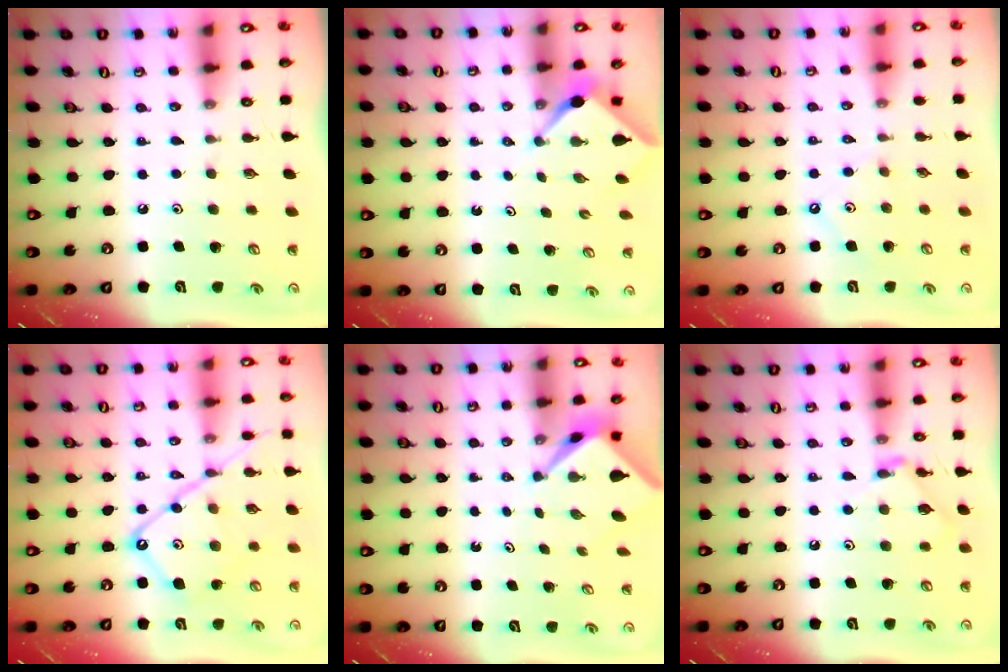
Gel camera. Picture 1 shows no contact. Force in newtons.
{"total": 2.5, "press": 2.5, "slide": 0.1}
{"total": 1.9, "press": 1.9, "slide": 0.4}
{"total": 15.7, "press": 15.6, "slide": 1.4}
{"total": 2.9, "press": 2.9, "slide": 0.1}
{"total": 8.3, "press": 8.3, "slide": 0.5}